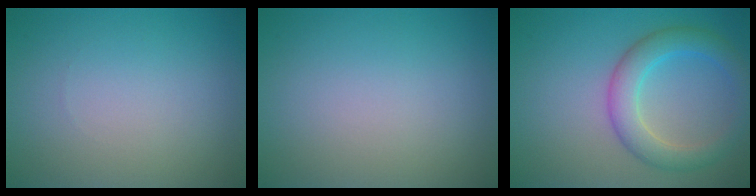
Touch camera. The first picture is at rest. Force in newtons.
{"total": 0.0}
{"total": 4.4, "press": 4.4, "slide": 0.0}